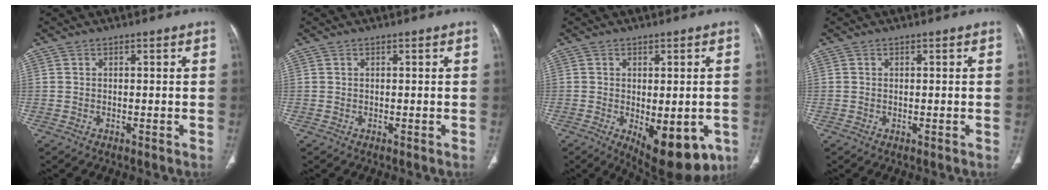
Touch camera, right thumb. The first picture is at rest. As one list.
[{"total": 0.0}, {"total": 13.9, "force": [-5.0, 6.4, 11.3], "torque": [-0.129, -0.007, -0.051]}, {"total": 0.0}]